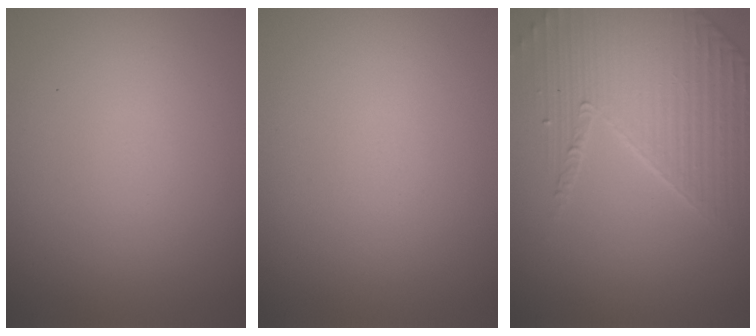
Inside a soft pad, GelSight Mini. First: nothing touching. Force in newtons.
{"total": 0.0}
{"total": 3.7, "press": 3.7, "slide": 0.7}